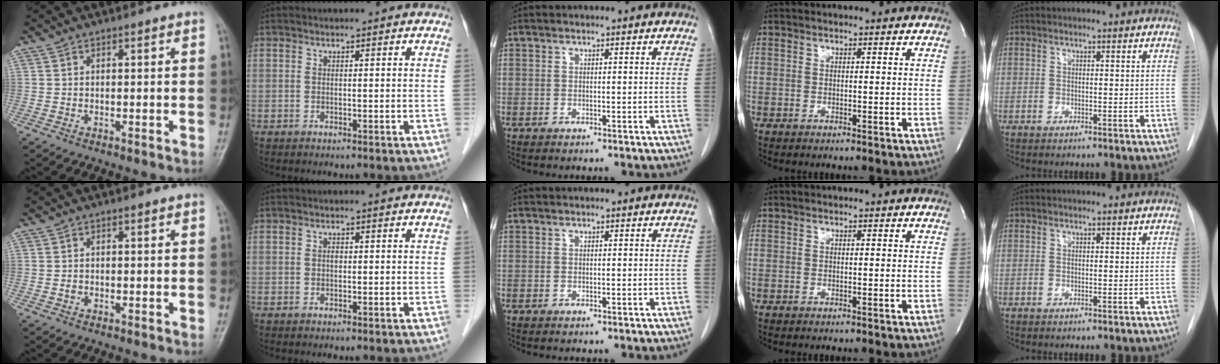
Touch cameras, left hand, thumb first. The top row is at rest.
{"thumb": {"total": 0.7, "force": [-0.4, 0.6, 0.2], "torque": [-0.005, 0.001, -0.008]}, "index": {"total": 0.8, "force": [0.0, 0.5, 0.6], "torque": [-0.012, 0.002, -0.001]}}